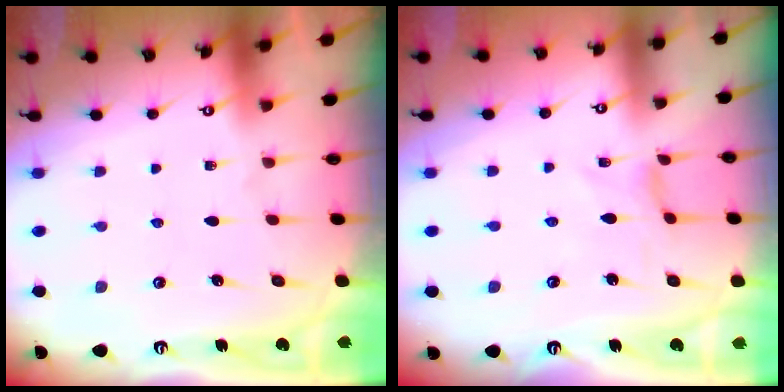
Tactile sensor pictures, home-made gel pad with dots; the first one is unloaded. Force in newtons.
{"total": 0.0}